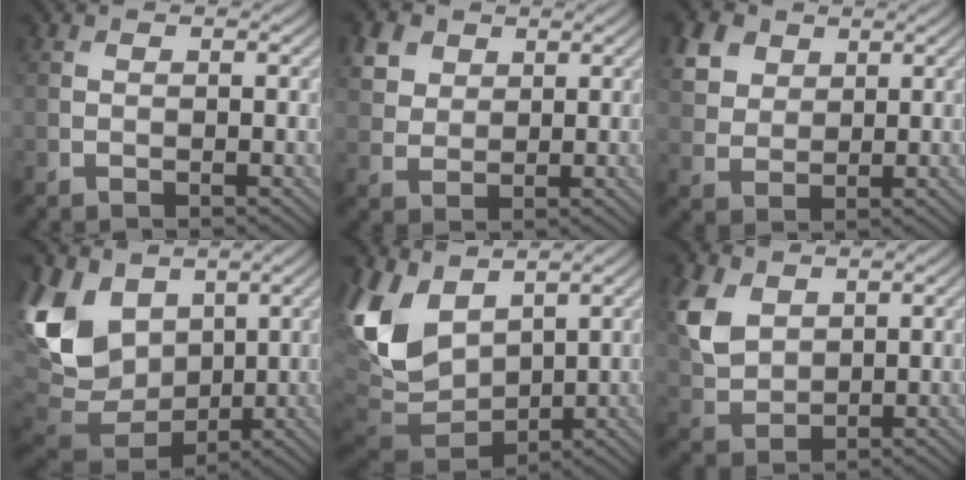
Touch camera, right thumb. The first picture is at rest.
{"total": 5.1, "force": [2.8, 3.7, 2.2], "torque": [-0.074, -0.003, 0.062]}
{"total": 6.1, "force": [3.1, 4.4, 2.9], "torque": [-0.095, 0.006, 0.060]}
{"total": 14.4, "force": [3.0, 10.7, 9.1], "torque": [-0.266, -0.010, 0.068]}
{"total": 11.8, "force": [3.0, 8.1, 8.0], "torque": [-0.224, 0.000, 0.054]}
{"total": 6.7, "force": [2.8, 4.6, 4.0], "torque": [-0.112, 0.000, 0.059]}